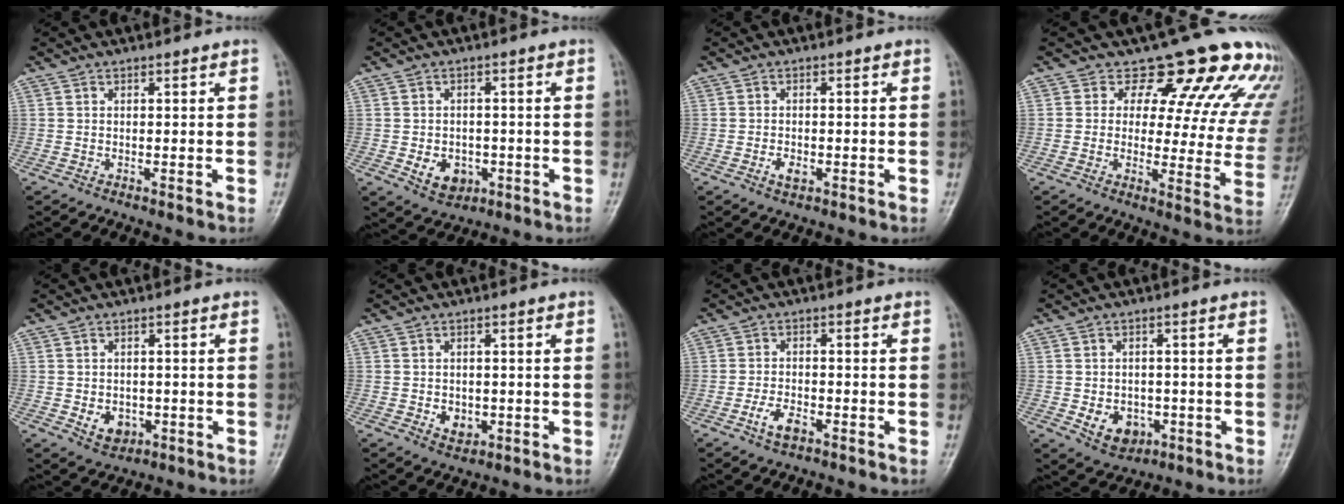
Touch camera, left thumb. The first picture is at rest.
{"total": 5.8, "force": [-1.8, 4.6, 3.2], "torque": [-0.028, 0.007, -0.015]}
{"total": 2.2, "force": [-1.0, 1.3, 1.4], "torque": [-0.022, 0.001, -0.014]}
{"total": 17.2, "force": [13.9, 7.1, 7.3], "torque": [-0.028, -0.084, 0.141]}
{"total": 4.5, "force": [-1.2, 3.6, 2.5], "torque": [-0.019, 0.003, -0.007]}
{"total": 3.7, "force": [-0.9, 2.9, 2.1], "torque": [-0.016, 0.001, -0.005]}
{"total": 4.2, "force": [-2.3, 2.1, 2.7], "torque": [-0.051, 0.012, -0.042]}
{"total": 6.7, "force": [-2.0, 5.3, 3.6], "torque": [-0.032, 0.009, -0.019]}